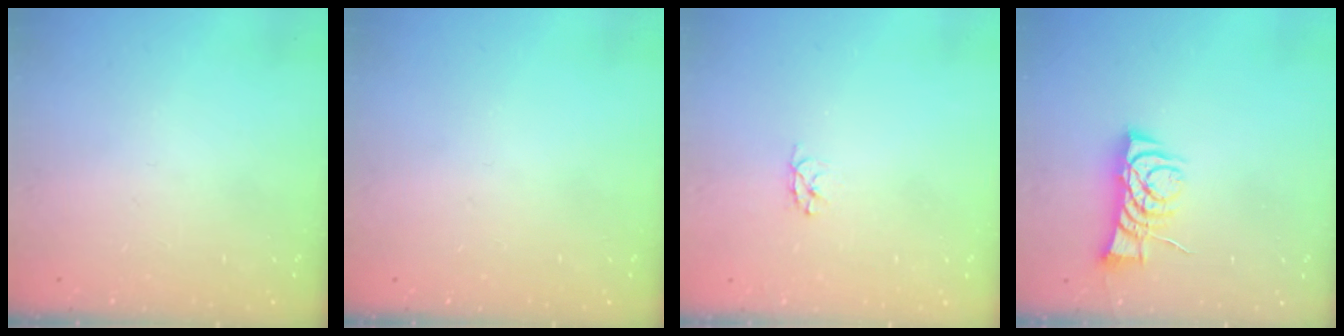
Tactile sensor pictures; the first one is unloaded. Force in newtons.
{"total": 0.0}
{"total": 2.9, "press": 2.9, "slide": 0.3}
{"total": 7.8, "press": 7.7, "slide": 0.6}